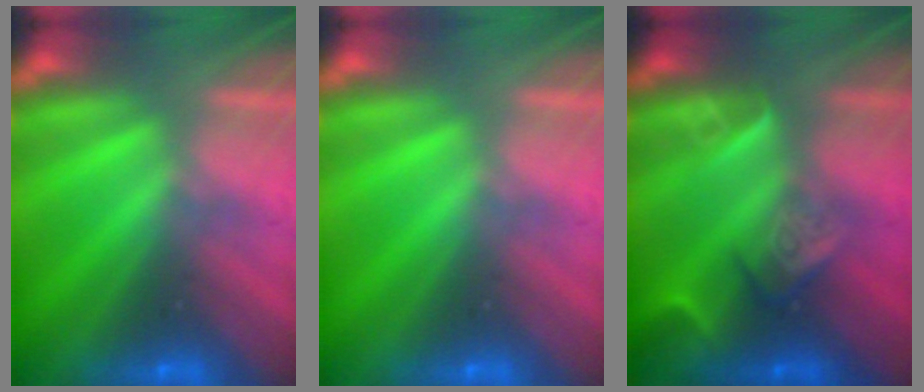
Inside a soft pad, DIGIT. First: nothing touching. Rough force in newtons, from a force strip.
{"total": 0.0}
{"total": 2.4}